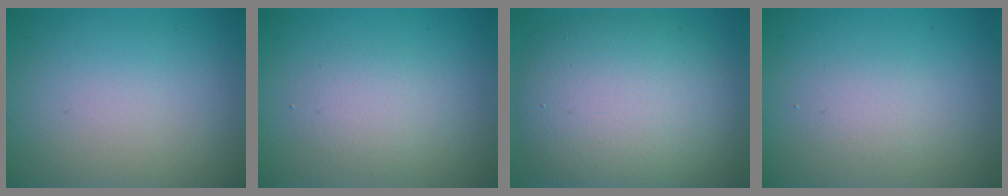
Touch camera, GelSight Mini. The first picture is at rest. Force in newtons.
{"total": 2.2, "press": 2.2, "slide": 0.0}
{"total": 9.7, "press": 9.7, "slide": 0.6}
{"total": 1.3, "press": 1.3, "slide": 0.0}